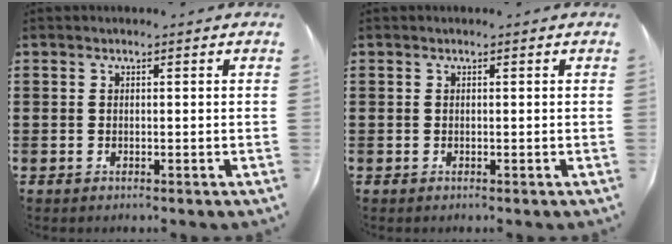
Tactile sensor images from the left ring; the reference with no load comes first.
{"total": 0.0}